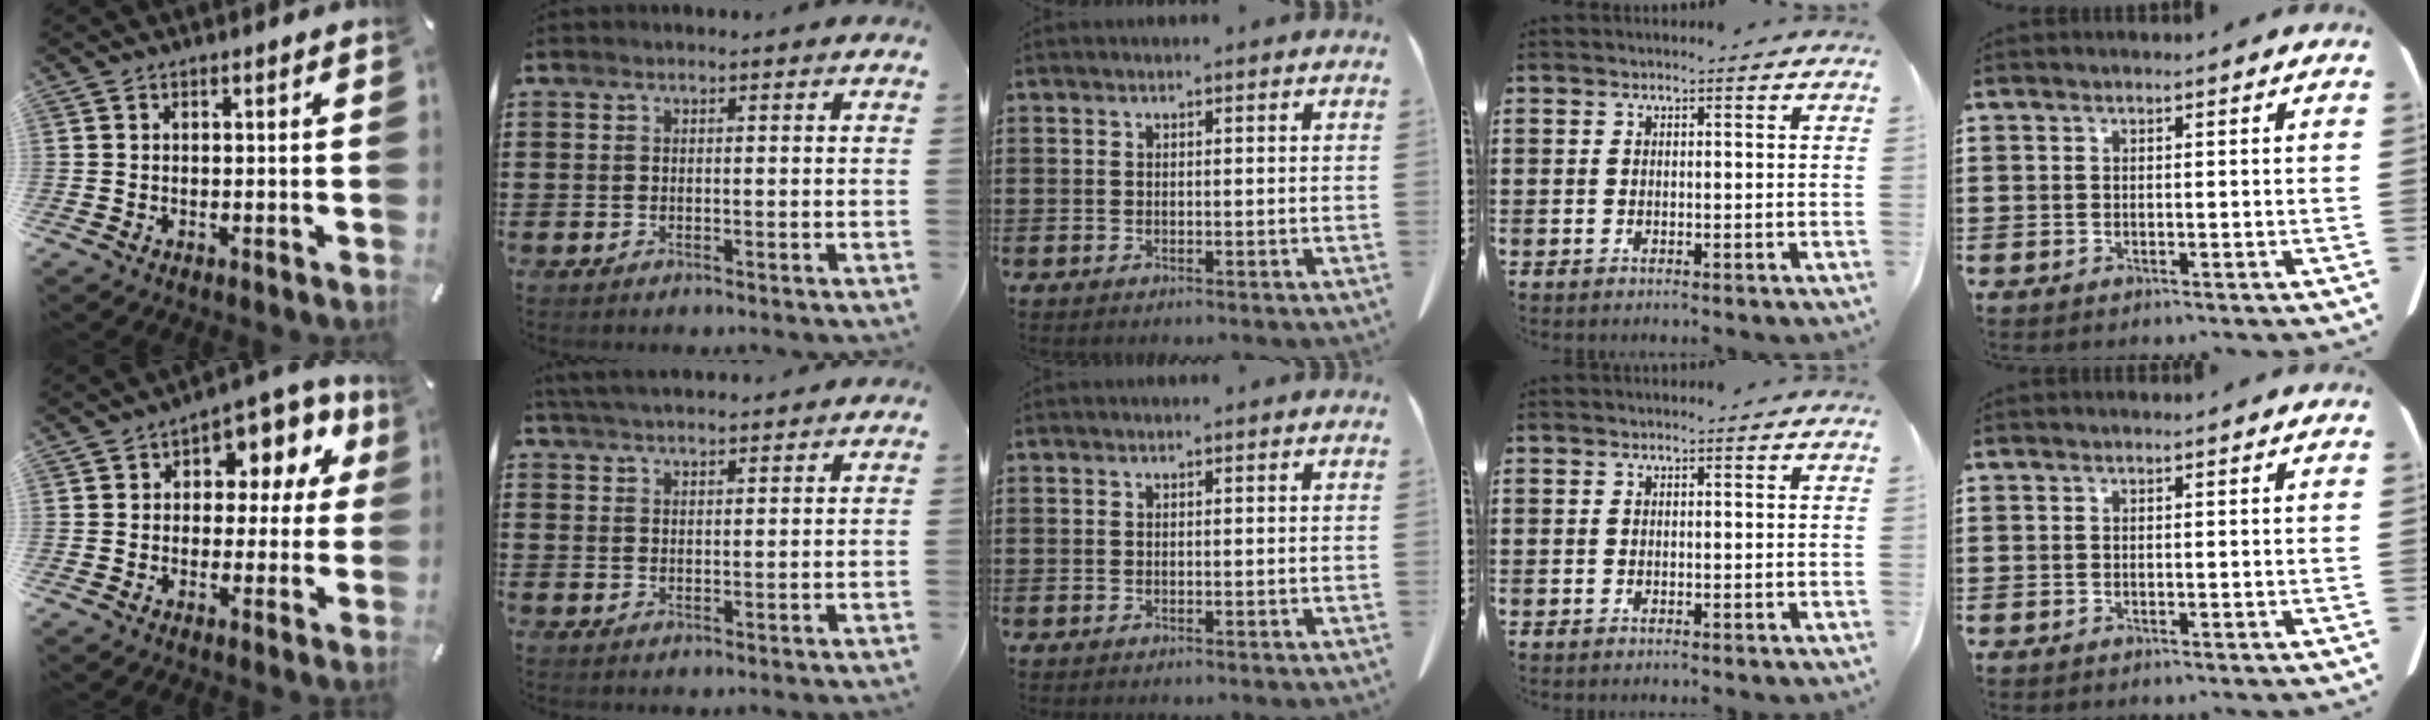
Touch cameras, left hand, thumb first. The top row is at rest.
{"thumb": {"total": 8.8, "force": [2.7, 6.2, 5.7], "torque": [-0.072, -0.015, 0.044]}, "index": {"total": 3.5, "force": [3.4, 0.0, 0.7], "torque": [-0.024, -0.006, 0.064]}}